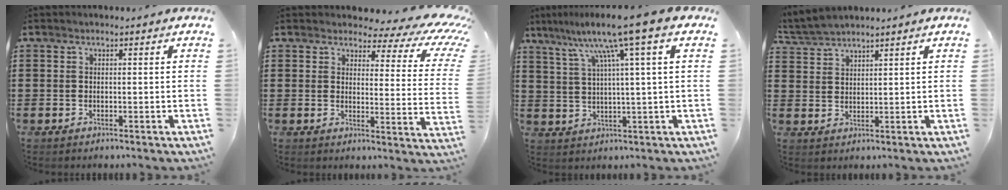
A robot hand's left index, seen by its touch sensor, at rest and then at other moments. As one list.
[{"total": 5.0, "force": [3.6, 1.6, 3.1], "torque": [-0.063, -0.022, 0.056]}, {"total": 9.9, "force": [5.5, -1.0, 8.2], "torque": [-0.174, -0.015, 0.084]}, {"total": 2.9, "force": [2.8, 0.1, 0.5], "torque": [-0.021, -0.005, 0.052]}]